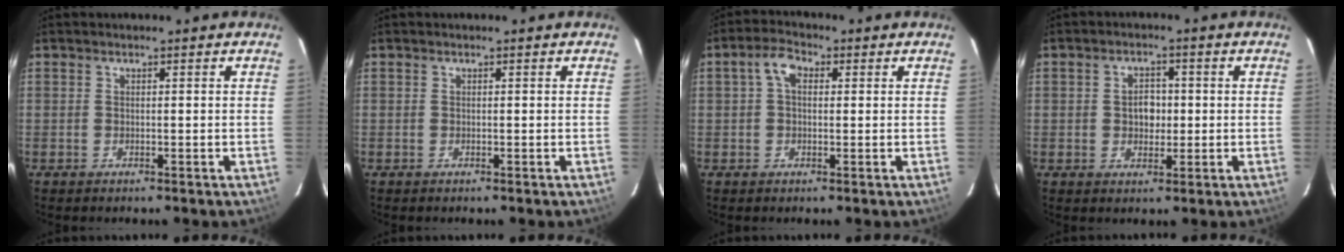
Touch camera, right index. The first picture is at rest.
{"total": 0.0}
{"total": 3.9, "force": [0.8, 2.6, 2.9], "torque": [-0.055, 0.017, 0.014]}
{"total": 4.0, "force": [0.0, 3.1, 2.6], "torque": [-0.043, 0.010, 0.003]}